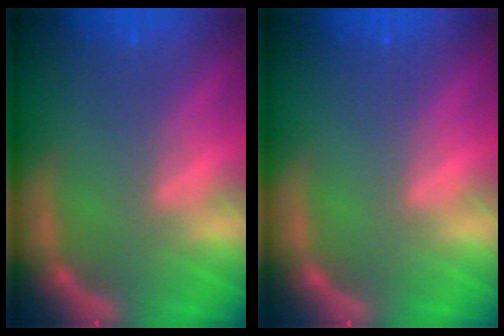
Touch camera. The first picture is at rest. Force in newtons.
{"total": 0.0}